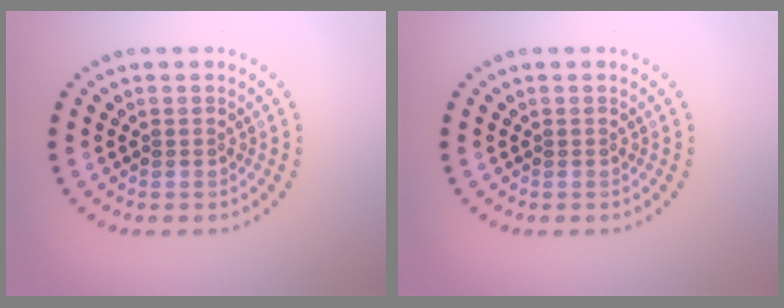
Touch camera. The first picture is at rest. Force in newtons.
{"total": 0.0}